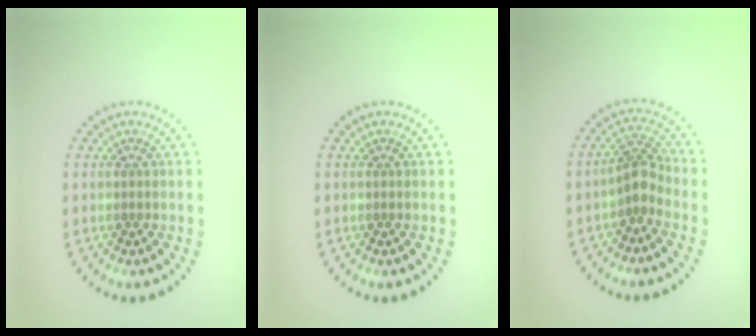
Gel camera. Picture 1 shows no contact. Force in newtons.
{"total": 0.0}
{"total": 2.4, "press": 1.9, "slide": 1.5}